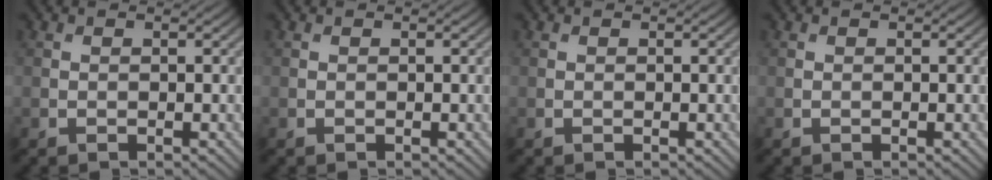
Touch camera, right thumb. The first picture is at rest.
{"total": 0.0}
{"total": 0.0}
{"total": 0.0}